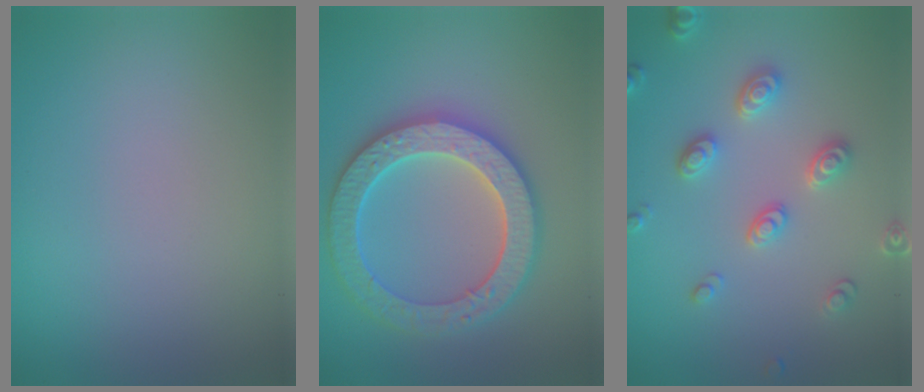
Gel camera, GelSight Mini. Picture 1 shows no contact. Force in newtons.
{"total": 6.3, "press": 6.2, "slide": 1.2}
{"total": 3.1, "press": 3.0, "slide": 0.5}